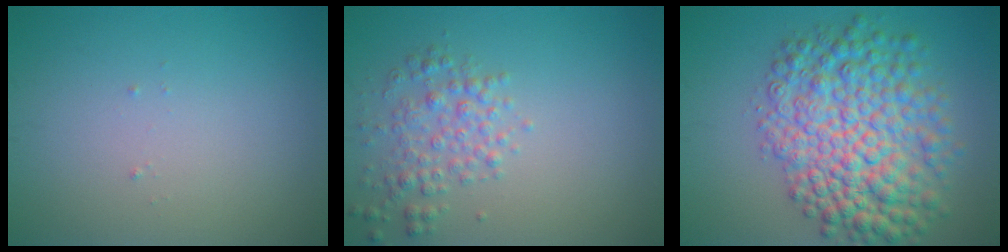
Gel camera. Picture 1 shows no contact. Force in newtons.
{"total": 2.7, "press": 2.7, "slide": 0.1}
{"total": 9.5, "press": 9.5, "slide": 0.2}